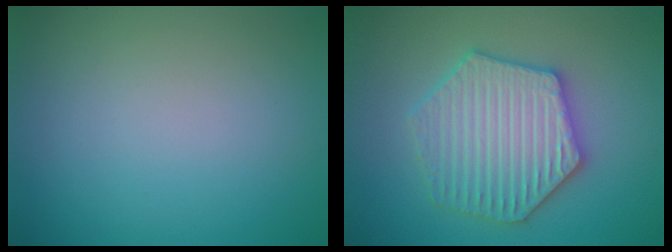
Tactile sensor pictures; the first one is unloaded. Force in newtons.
{"total": 6.3, "press": 6.2, "slide": 1.0}